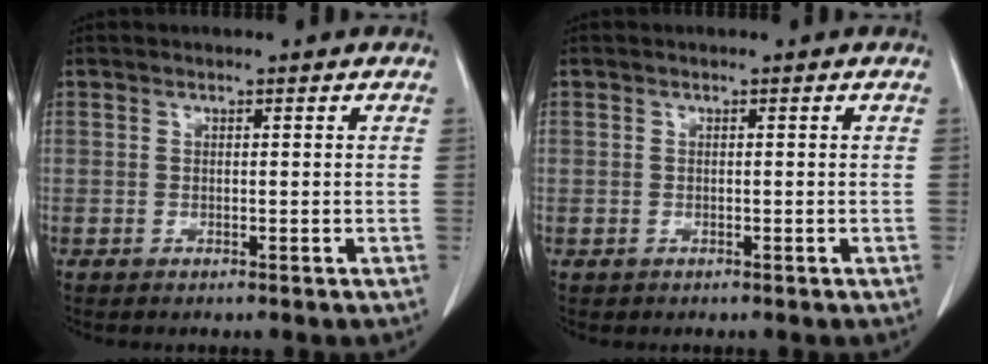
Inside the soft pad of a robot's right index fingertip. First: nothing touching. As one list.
[{"total": 0.6, "force": [-0.2, 0.6, -0.1], "torque": [0.006, 0.007, -0.006]}]